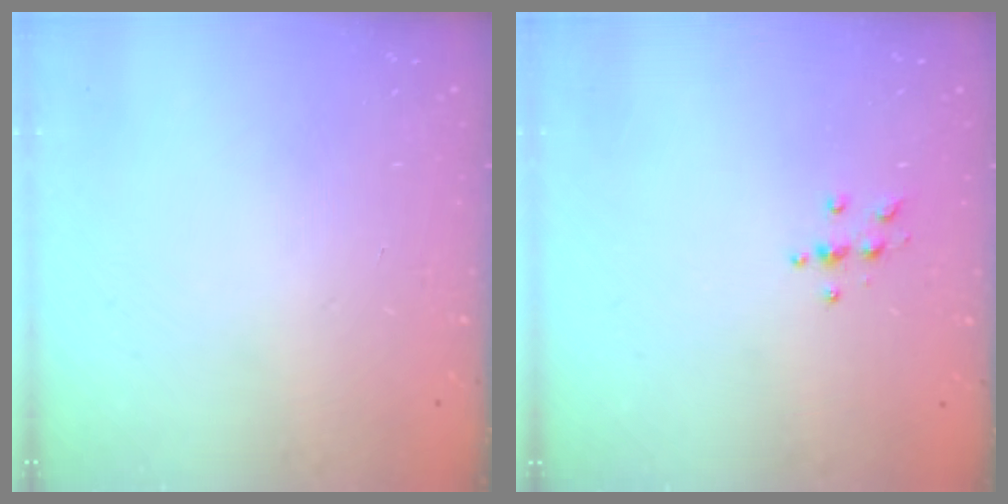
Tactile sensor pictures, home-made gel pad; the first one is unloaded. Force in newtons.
{"total": 3.8, "press": 3.7, "slide": 0.5}